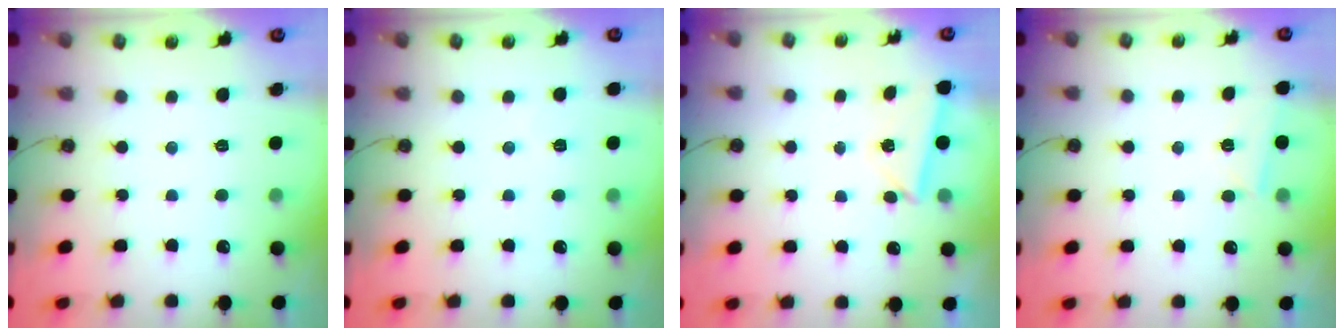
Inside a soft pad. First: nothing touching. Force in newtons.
{"total": 1.5, "press": 1.5, "slide": 0.2}
{"total": 2.9, "press": 2.8, "slide": 0.7}
{"total": 2.7, "press": 2.7, "slide": 0.3}